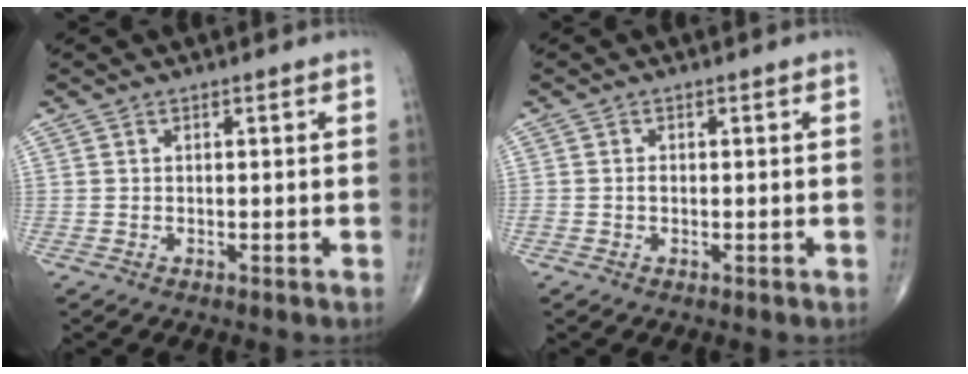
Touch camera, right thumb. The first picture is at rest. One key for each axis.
{"total": 0.7, "fx": -0.2, "fy": 0.5, "fz": 0.5, "tx": -0.010, "ty": 0.001, "tz": -0.004}